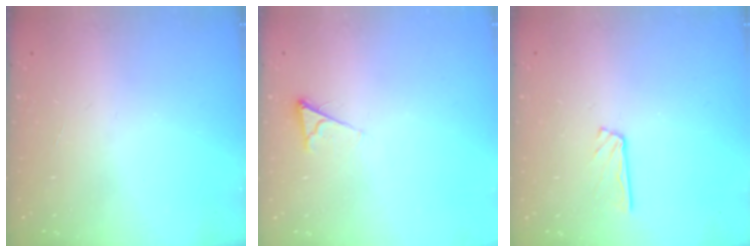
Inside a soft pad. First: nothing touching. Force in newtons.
{"total": 3.9, "press": 3.8, "slide": 0.6}
{"total": 5.3, "press": 5.3, "slide": 0.3}